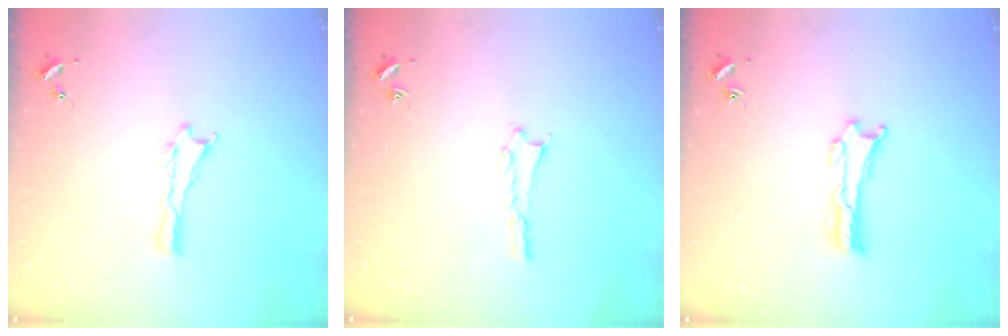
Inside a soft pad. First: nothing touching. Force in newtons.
{"total": 1.4, "press": 1.4, "slide": 0.2}
{"total": 0.0}